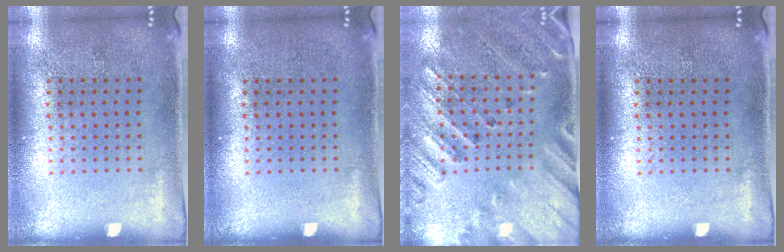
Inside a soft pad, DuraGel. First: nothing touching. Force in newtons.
{"total": 0.0}
{"total": 2.5, "press": 2.2, "slide": 1.3}
{"total": 0.0}